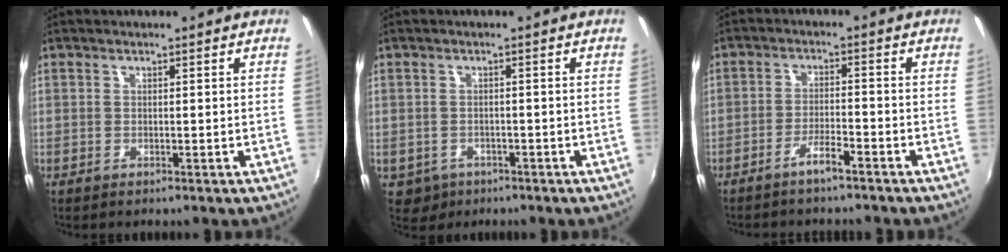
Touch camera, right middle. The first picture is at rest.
{"total": 3.9, "force": [-1.6, 3.4, 1.1], "torque": [-0.033, -0.003, -0.016]}
{"total": 3.6, "force": [-3.0, 0.2, 1.9], "torque": [-0.053, 0.007, -0.052]}